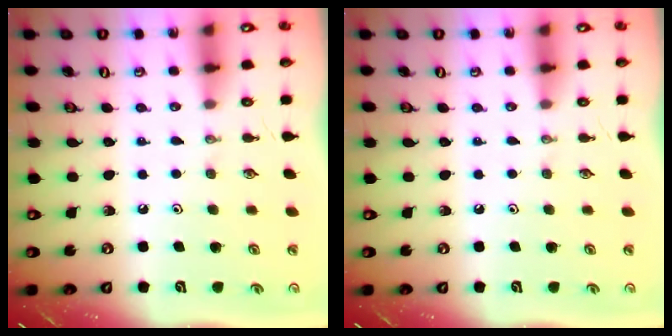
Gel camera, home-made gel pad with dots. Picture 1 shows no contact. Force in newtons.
{"total": 0.0}